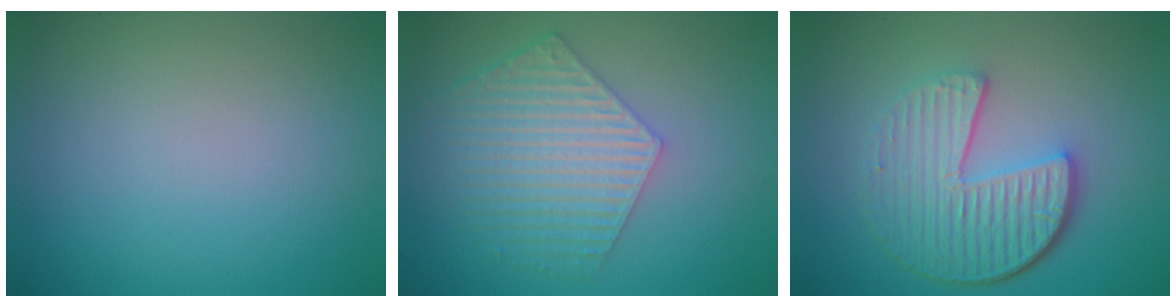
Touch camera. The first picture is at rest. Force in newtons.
{"total": 5.8, "press": 4.4, "slide": 3.8}
{"total": 6.3, "press": 4.4, "slide": 4.4}